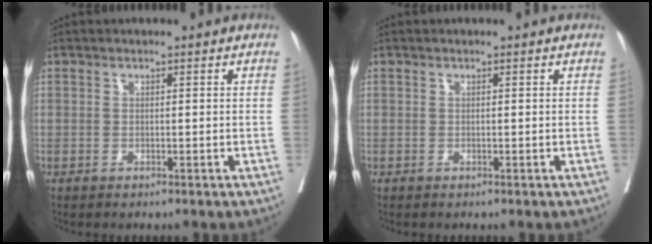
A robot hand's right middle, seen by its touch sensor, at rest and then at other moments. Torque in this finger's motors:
{"motor_torque": [-0.19, 0.05, 0.00, 0.00]}